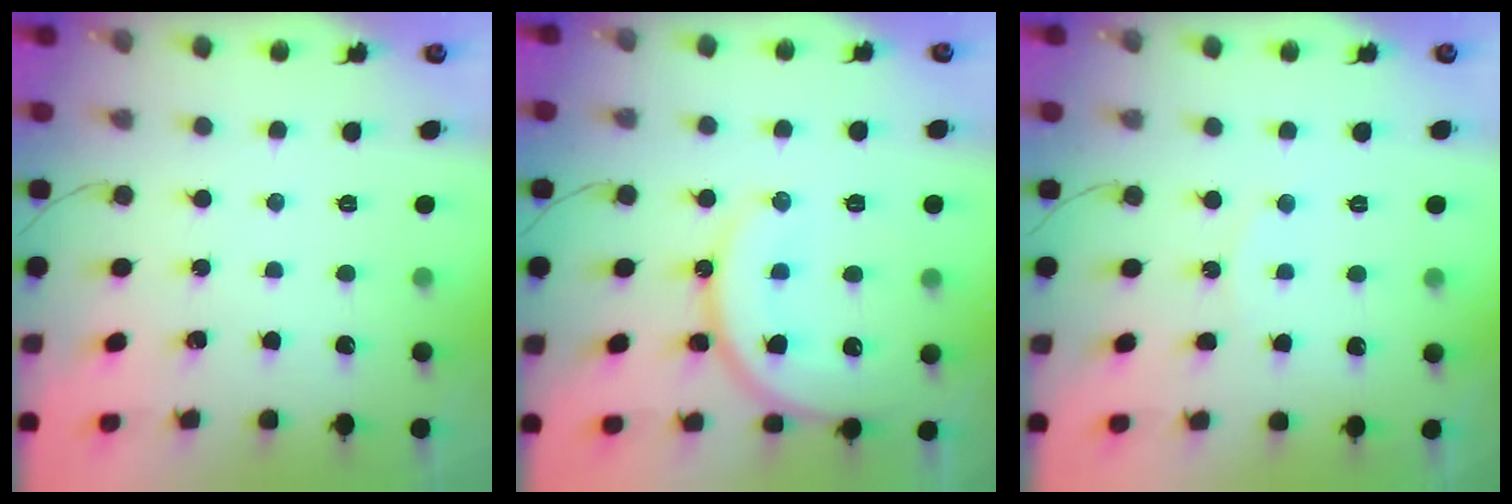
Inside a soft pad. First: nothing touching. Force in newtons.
{"total": 16.7, "press": 16.6, "slide": 1.9}
{"total": 5.0, "press": 5.0, "slide": 0.6}